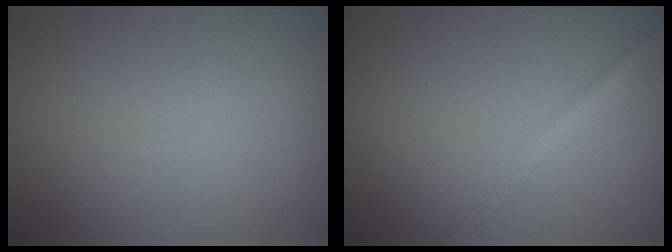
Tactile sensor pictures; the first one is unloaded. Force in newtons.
{"total": 1.7, "press": 1.7, "slide": 0.0}